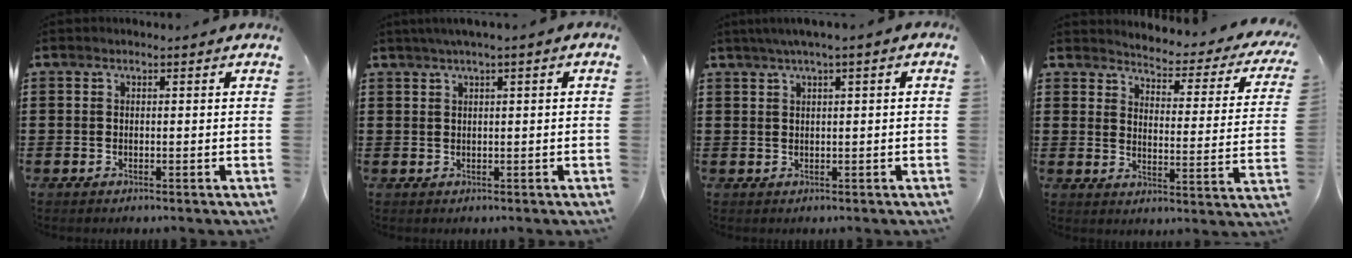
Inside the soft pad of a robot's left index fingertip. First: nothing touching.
{"total": 1.4, "force": [0.5, -0.1, 1.3], "torque": [-0.023, -0.003, 0.009]}
{"total": 1.9, "force": [0.6, -0.1, 1.8], "torque": [-0.032, -0.001, 0.010]}
{"total": 3.0, "force": [2.9, 0.1, 0.6], "torque": [-0.024, -0.034, 0.040]}